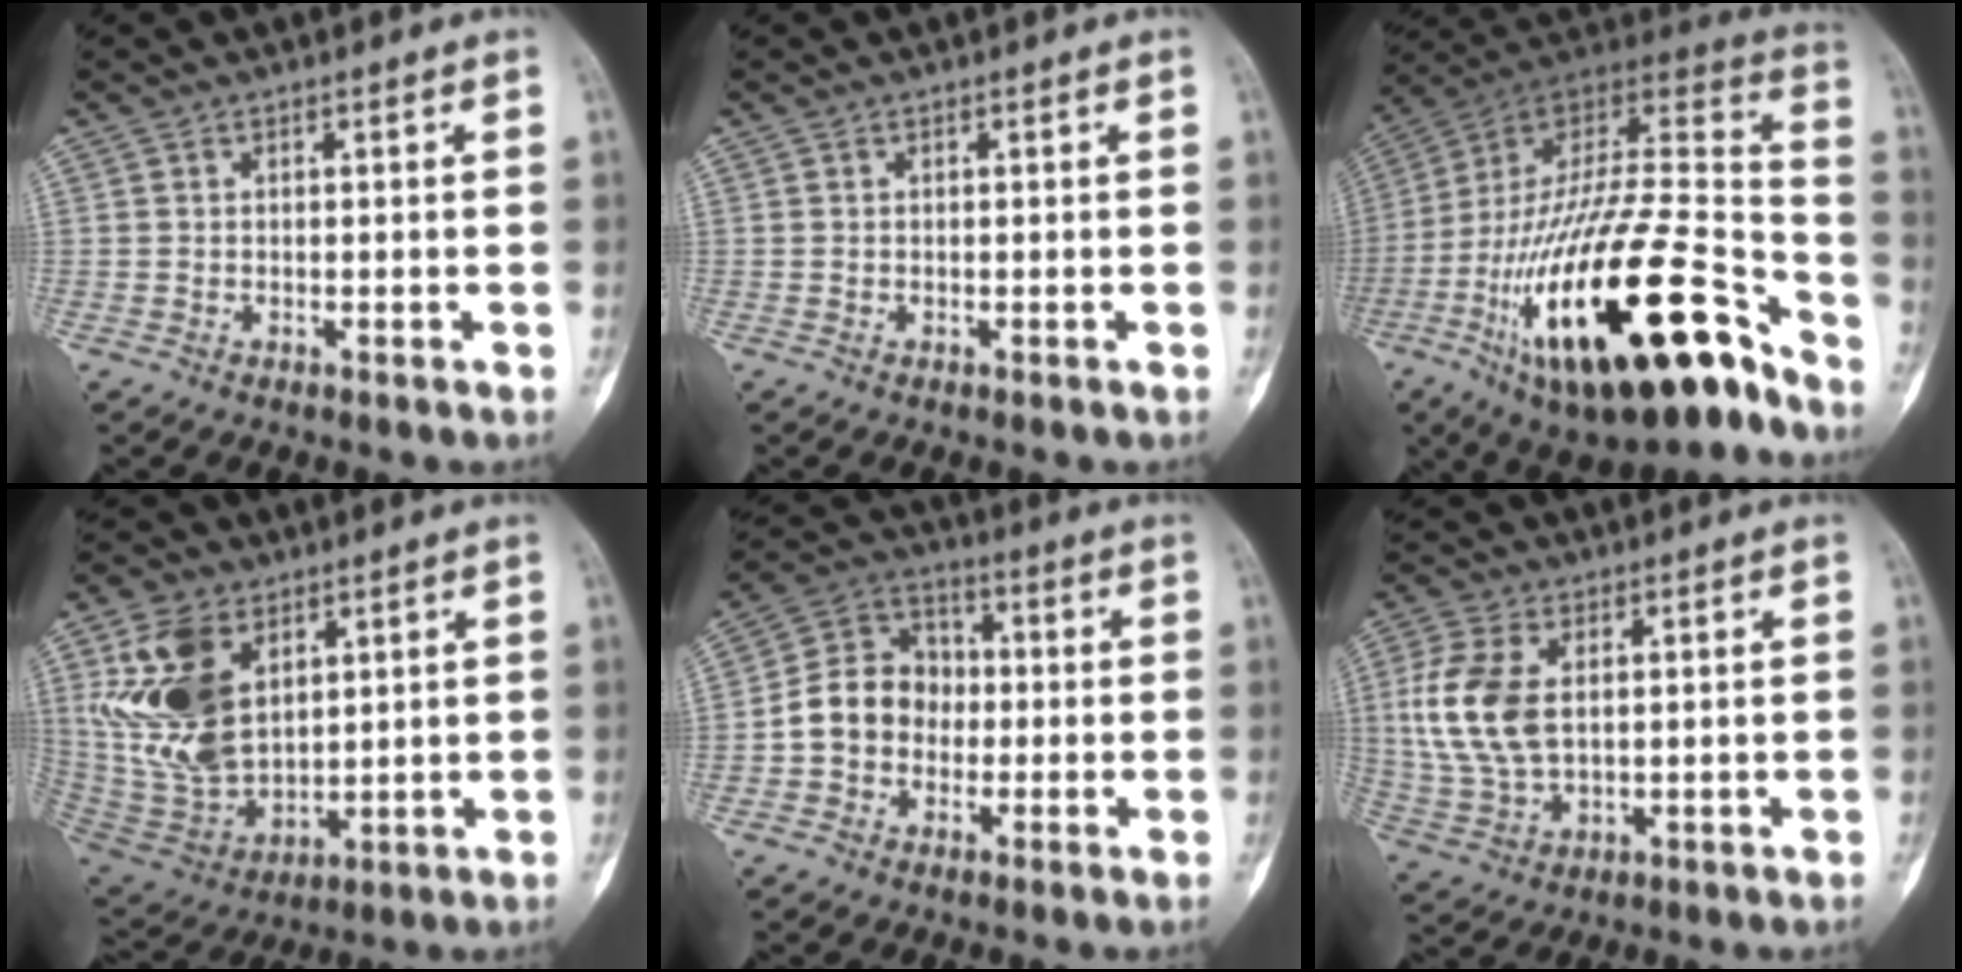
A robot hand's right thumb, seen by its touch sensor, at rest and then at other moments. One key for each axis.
{"total": 0.0}
{"total": 36.0, "fx": -18.4, "fy": 12.6, "fz": 28.3, "tx": -0.457, "ty": 0.067, "tz": -0.298}
{"total": 16.6, "fx": 5.9, "fy": 10.4, "fz": 11.5, "tx": -0.211, "ty": -0.025, "tz": 0.134}
{"total": 10.7, "fx": -1.3, "fy": 9.1, "fz": 5.5, "tx": -0.075, "ty": 0.040, "tz": -0.036}
{"total": 12.2, "fx": 1.9, "fy": 7.3, "fz": 9.6, "tx": -0.213, "ty": -0.001, "tz": 0.043}